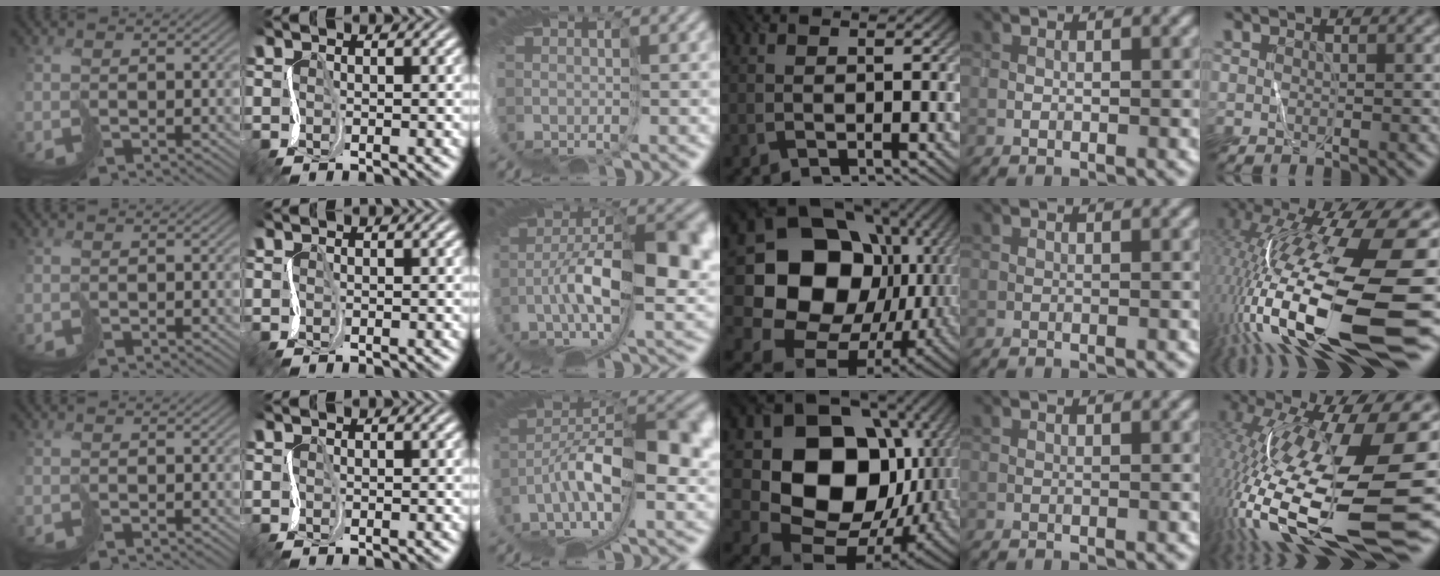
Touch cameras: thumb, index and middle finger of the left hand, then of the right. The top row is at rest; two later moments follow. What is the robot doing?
{"motion": "cut", "object": "tape"}